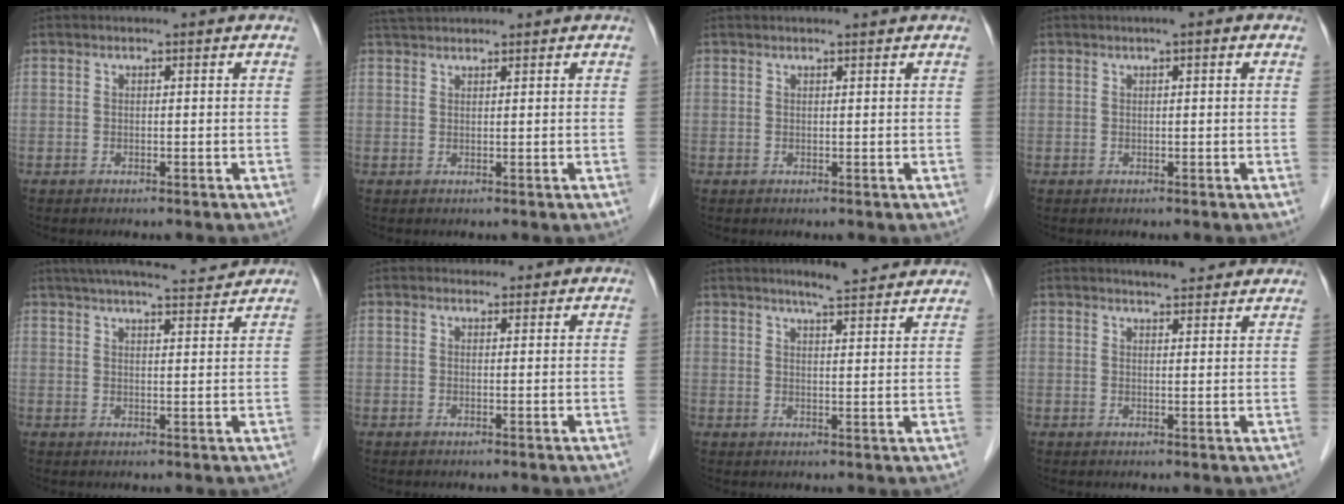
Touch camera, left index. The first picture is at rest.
{"total": 3.2, "force": [3.1, 0.1, 0.9], "torque": [-0.017, 0.028, 0.058]}
{"total": 1.6, "force": [1.5, -0.1, 0.6], "torque": [-0.006, 0.009, 0.022]}
{"total": 1.8, "force": [0.8, 0.3, 1.5], "torque": [-0.025, 0.008, 0.008]}
{"total": 13.0, "force": [12.0, 0.8, 4.9], "torque": [-0.085, 0.012, 0.169]}
{"total": 1.6, "force": [1.3, 0.9, 0.0], "torque": [0.005, 0.008, 0.013]}
{"total": 9.0, "force": [7.9, 0.7, 4.2], "torque": [-0.057, 0.012, 0.094]}
{"total": 5.8, "force": [5.3, 1.1, 2.1], "torque": [-0.027, 0.008, 0.063]}